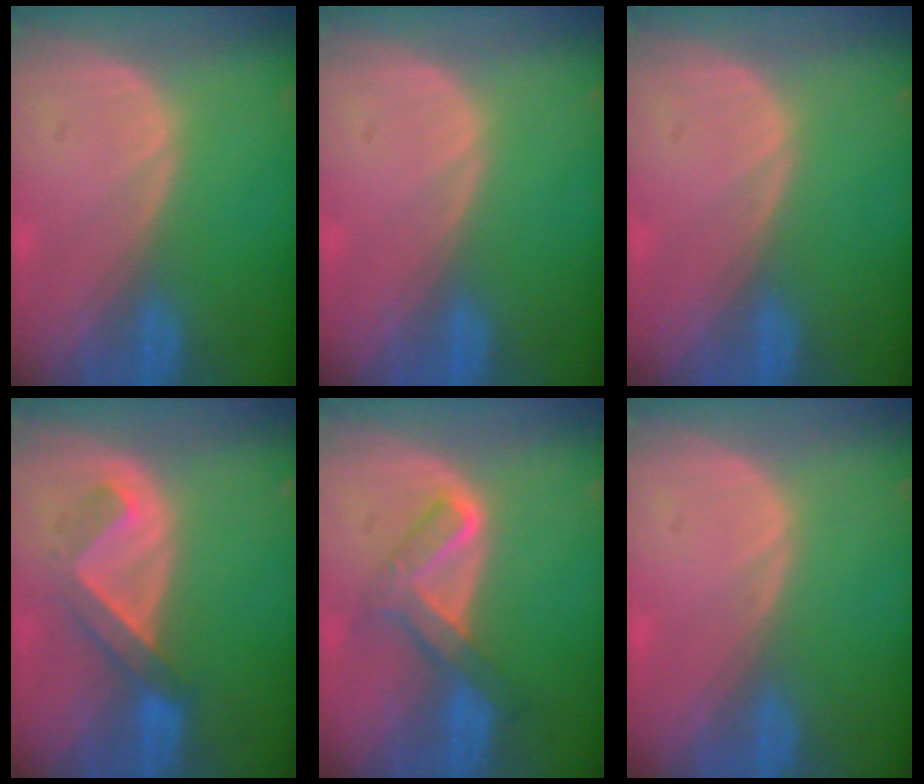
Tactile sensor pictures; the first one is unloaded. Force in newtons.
{"total": 0.0}
{"total": 0.0}
{"total": 5.1, "press": 4.7, "slide": 2.0}
{"total": 5.7, "press": 5.6, "slide": 1.2}
{"total": 0.5, "press": 0.1, "slide": 0.5}